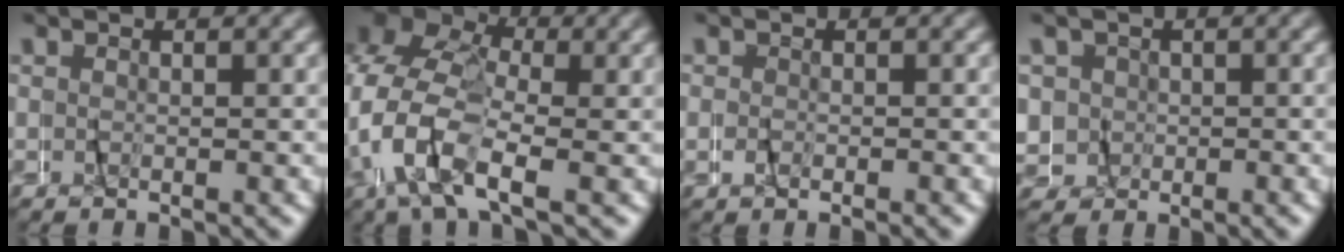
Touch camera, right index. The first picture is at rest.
{"total": 10.5, "force": [0.4, 8.1, 6.7], "torque": [-0.148, 0.005, -0.014]}
{"total": 0.7, "force": [-0.6, -0.3, 0.0], "torque": [-0.002, 0.000, -0.012]}
{"total": 5.3, "force": [0.4, 5.2, 1.0], "torque": [-0.036, -0.003, 0.002]}